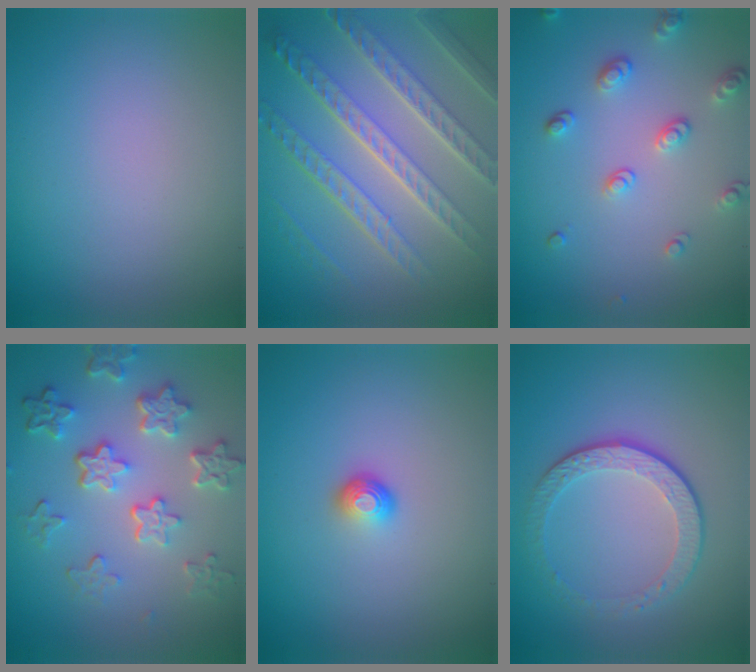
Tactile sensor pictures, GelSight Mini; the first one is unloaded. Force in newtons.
{"total": 8.0, "press": 5.7, "slide": 5.7}
{"total": 2.6, "press": 2.4, "slide": 0.9}
{"total": 5.8, "press": 4.4, "slide": 3.8}
{"total": 1.5, "press": 1.1, "slide": 1.1}
{"total": 4.3, "press": 3.0, "slide": 3.1}